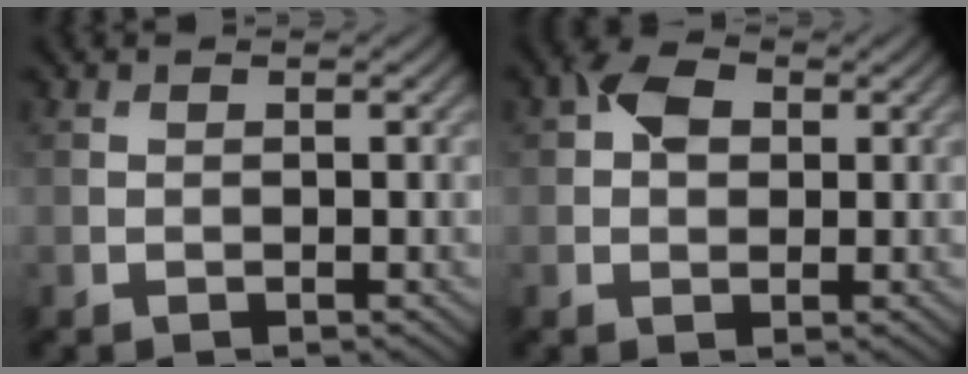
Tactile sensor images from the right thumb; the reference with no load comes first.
{"total": 3.8, "force": [0.9, 2.8, 2.4], "torque": [-0.044, 0.008, 0.006]}